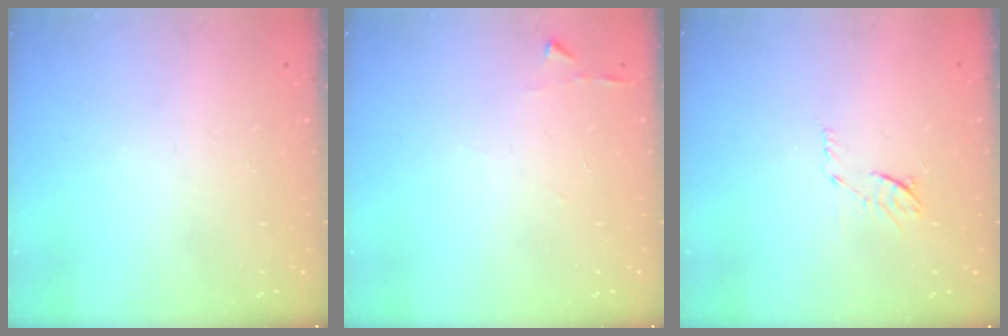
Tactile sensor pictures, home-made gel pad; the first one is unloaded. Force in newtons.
{"total": 2.9, "press": 2.9, "slide": 0.3}
{"total": 5.7, "press": 5.6, "slide": 0.8}